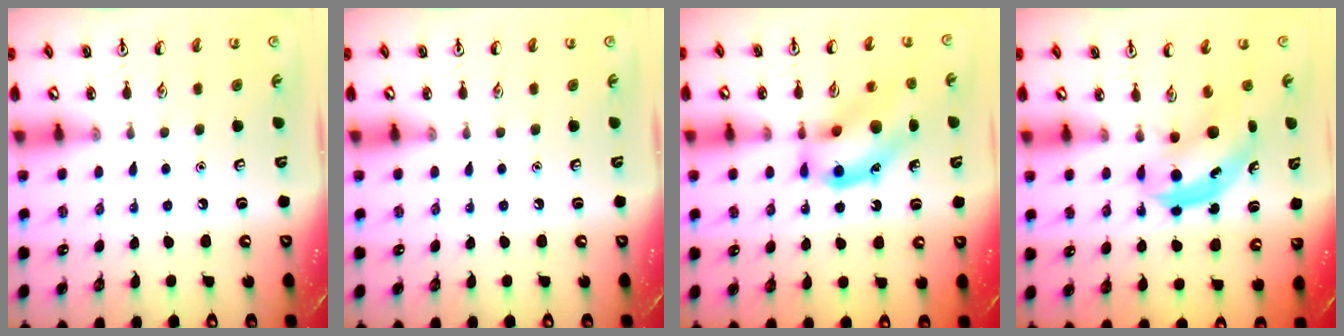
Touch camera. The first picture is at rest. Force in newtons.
{"total": 0.0}
{"total": 14.9, "press": 14.7, "slide": 2.4}
{"total": 4.7, "press": 4.6, "slide": 0.5}